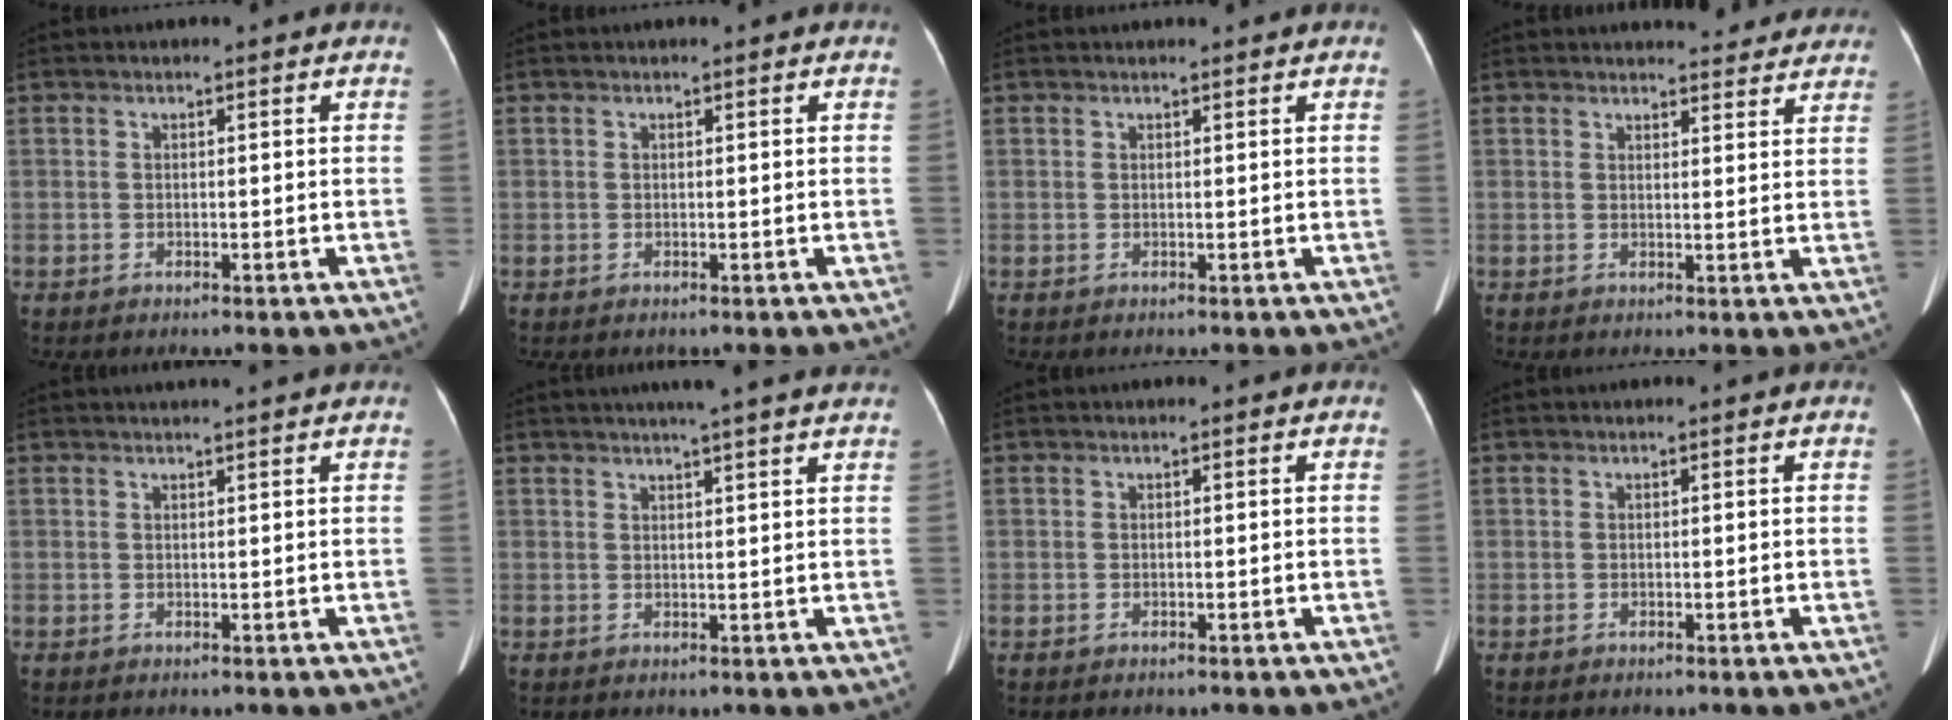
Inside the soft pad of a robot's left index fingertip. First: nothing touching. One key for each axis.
{"total": 0.0}
{"total": 1.5, "fx": 1.4, "fy": 0.1, "fz": 0.4, "tx": -0.006, "ty": 0.015, "tz": 0.022}
{"total": 9.1, "fx": 8.6, "fy": 2.3, "fz": 2.0, "tx": -0.004, "ty": 0.000, "tz": 0.082}
{"total": 3.1, "fx": 2.9, "fy": -0.4, "fz": 1.2, "tx": -0.013, "ty": 0.017, "tz": 0.038}
{"total": 9.4, "fx": 8.0, "fy": -0.4, "fz": 5.0, "tx": -0.070, "ty": 0.024, "tz": 0.086}
{"total": 0.0}
{"total": 0.0}